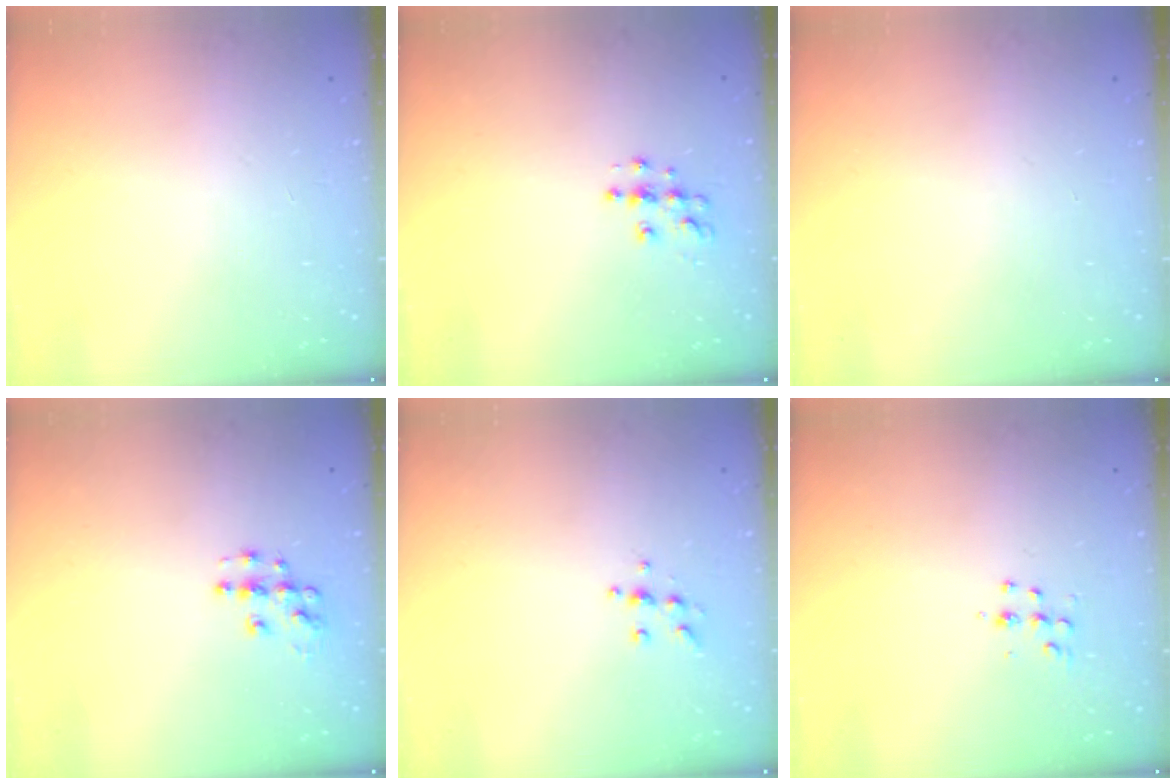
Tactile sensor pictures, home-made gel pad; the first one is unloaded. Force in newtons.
{"total": 5.8, "press": 5.8, "slide": 0.2}
{"total": 0.0}
{"total": 5.9, "press": 5.9, "slide": 0.4}
{"total": 5.7, "press": 5.7, "slide": 0.9}
{"total": 5.5, "press": 5.5, "slide": 0.4}